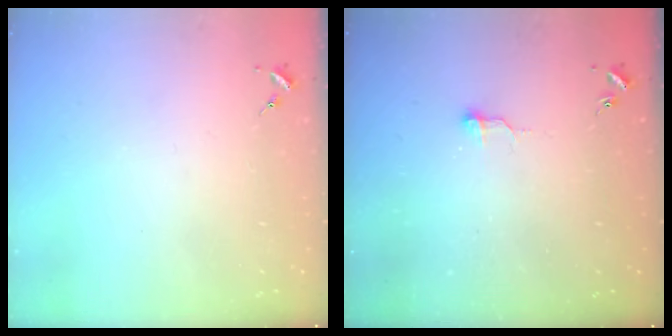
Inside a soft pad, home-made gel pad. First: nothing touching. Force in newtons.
{"total": 6.4, "press": 6.4, "slide": 0.5}